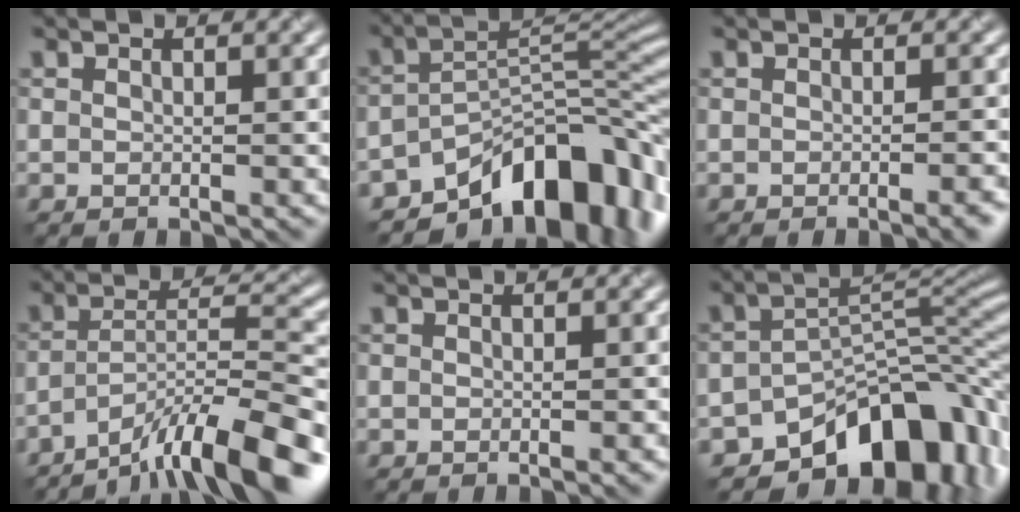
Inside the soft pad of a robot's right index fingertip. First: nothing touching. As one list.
[{"total": 11.7, "force": [-7.5, 5.3, 7.4], "torque": [-0.089, 0.001, -0.127]}, {"total": 2.0, "force": [-1.2, 0.4, 1.6], "torque": [-0.019, 0.001, -0.012]}, {"total": 11.4, "force": [-8.4, 2.1, 7.4], "torque": [-0.105, 0.023, -0.142]}, {"total": 0.8, "force": [-0.3, 0.1, 0.7], "torque": [-0.009, -0.001, 0.000]}, {"total": 11.4, "force": [-7.3, 5.9, 6.4], "torque": [-0.071, 0.000, -0.127]}]